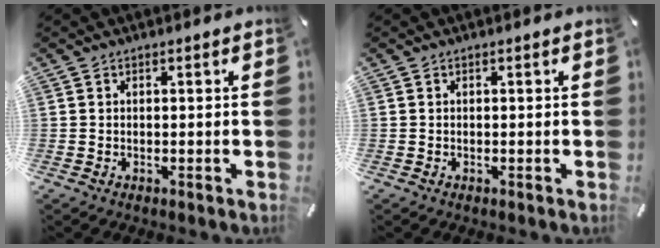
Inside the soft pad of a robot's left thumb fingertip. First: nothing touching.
{"total": 0.0}